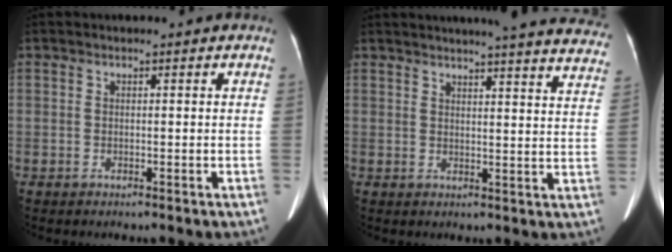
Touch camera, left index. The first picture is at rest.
{"total": 26.3, "force": [24.3, 2.0, 9.9], "torque": [-0.130, -0.066, 0.267]}